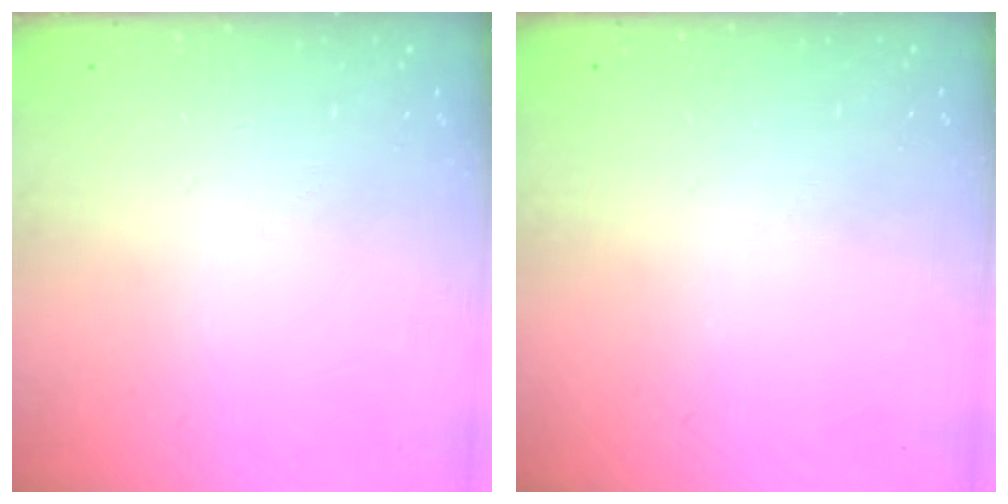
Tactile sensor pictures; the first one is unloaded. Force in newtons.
{"total": 0.0}